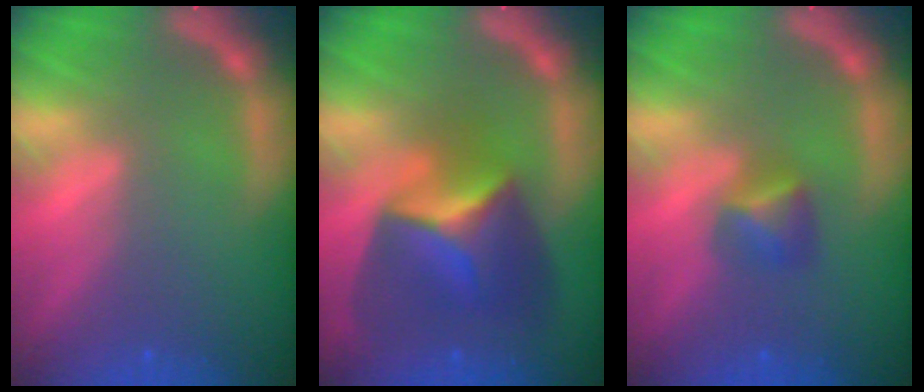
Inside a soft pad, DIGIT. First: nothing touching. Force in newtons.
{"total": 7.9}
{"total": 2.4}